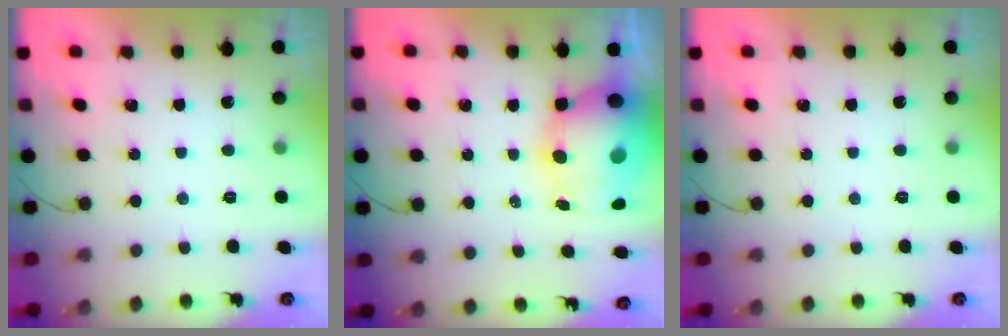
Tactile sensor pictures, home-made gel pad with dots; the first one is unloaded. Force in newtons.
{"total": 12.3, "press": 11.9, "slide": 2.9}
{"total": 0.0}